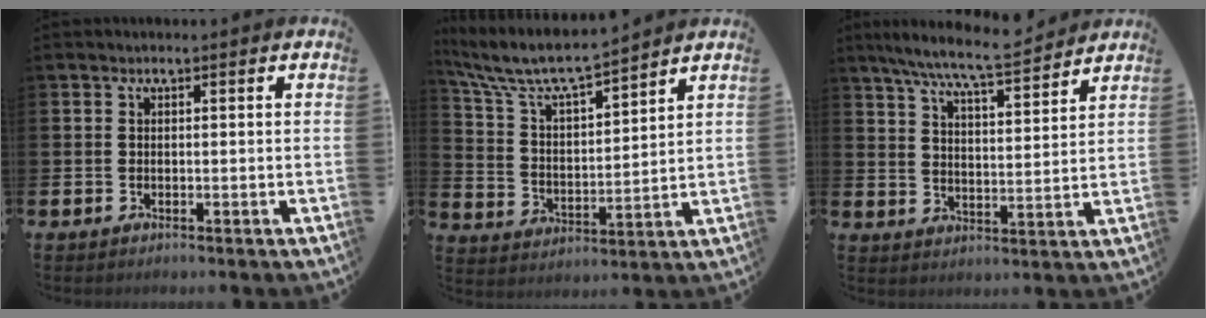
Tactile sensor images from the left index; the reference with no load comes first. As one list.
[{"total": 7.8, "force": [7.2, 1.2, 2.6], "torque": [-0.084, -0.051, 0.123]}, {"total": 8.3, "force": [7.7, 0.3, 3.1], "torque": [-0.082, -0.043, 0.137]}]